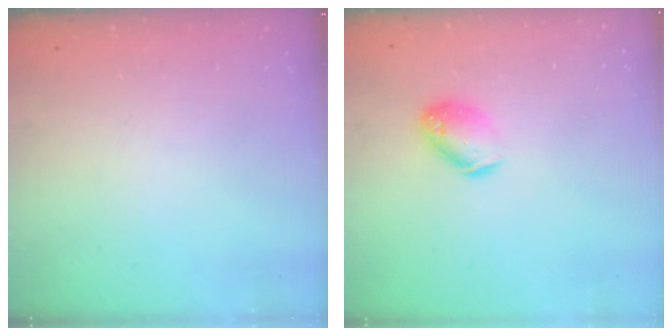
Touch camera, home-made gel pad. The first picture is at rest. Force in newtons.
{"total": 9.6, "press": 9.5, "slide": 1.4}